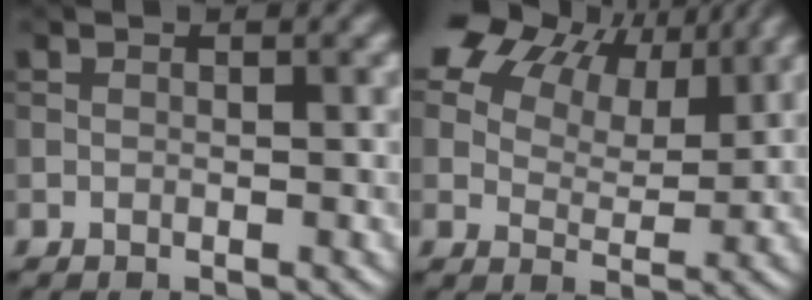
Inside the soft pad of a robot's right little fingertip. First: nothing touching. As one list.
[{"total": 10.7, "force": [7.1, 5.9, 5.5], "torque": [-0.136, 0.014, 0.141]}]